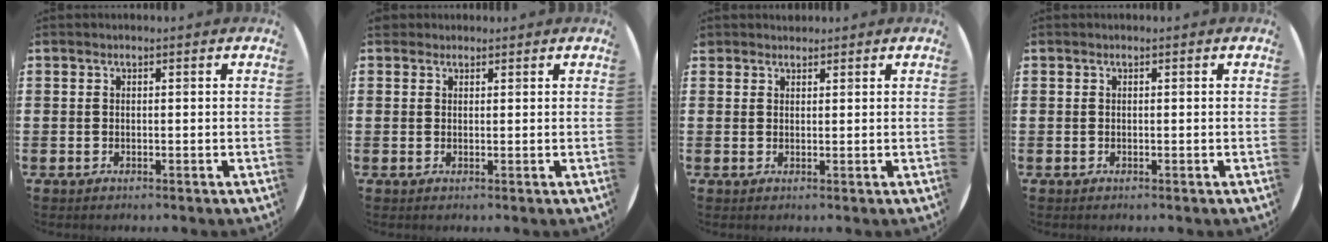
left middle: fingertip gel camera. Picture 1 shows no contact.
{"total": 1.2, "force": [1.1, 0.6, 0.0], "torque": [0.007, 0.003, 0.019]}
{"total": 1.2, "force": [1.1, 0.3, -0.1], "torque": [0.001, 0.003, 0.022]}
{"total": 0.0}